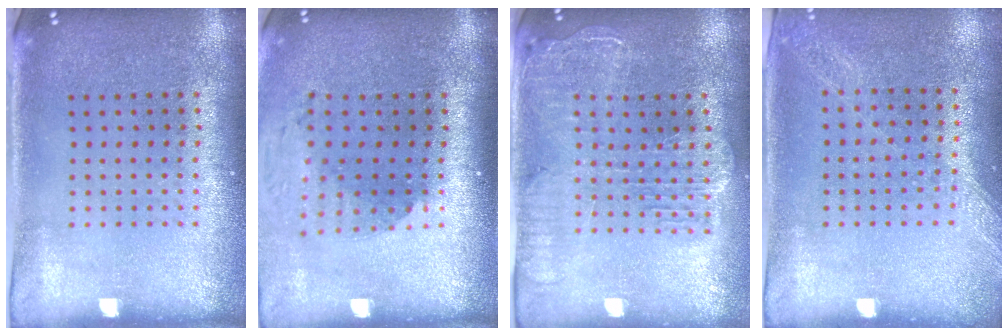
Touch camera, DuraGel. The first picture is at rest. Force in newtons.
{"total": 1.8, "press": 1.4, "slide": 1.1}
{"total": 2.2, "press": 2.0, "slide": 1.0}
{"total": 1.1, "press": 1.1, "slide": 0.2}